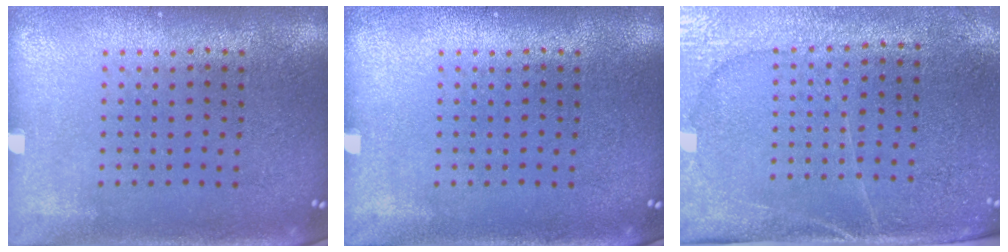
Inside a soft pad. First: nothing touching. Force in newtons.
{"total": 0.0}
{"total": 2.9, "press": 2.7, "slide": 1.2}